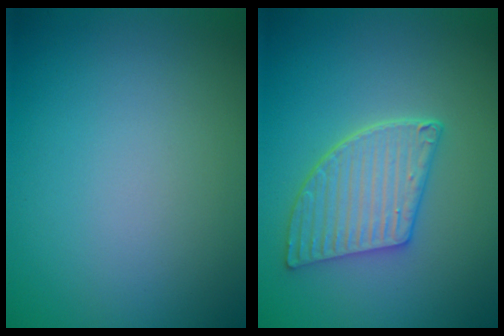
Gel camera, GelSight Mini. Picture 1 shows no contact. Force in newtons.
{"total": 4.8, "press": 4.1, "slide": 2.5}